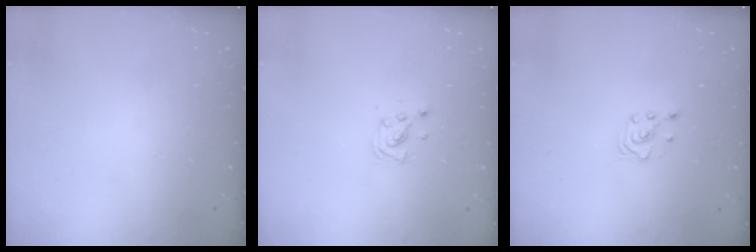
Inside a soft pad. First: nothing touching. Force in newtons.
{"total": 5.0, "press": 4.7, "slide": 1.7}
{"total": 2.1, "press": 2.1, "slide": 0.1}